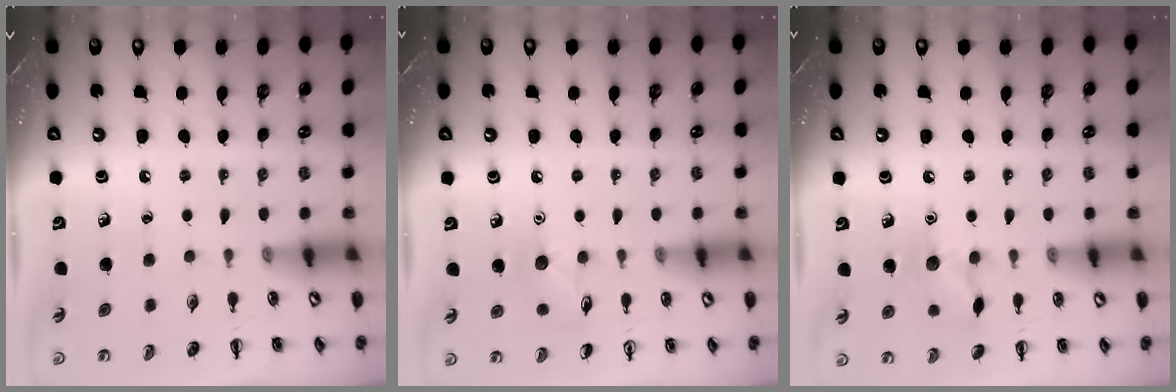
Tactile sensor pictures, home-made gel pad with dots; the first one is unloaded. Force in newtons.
{"total": 6.1, "press": 5.9, "slide": 1.4}
{"total": 9.3, "press": 9.3, "slide": 0.9}